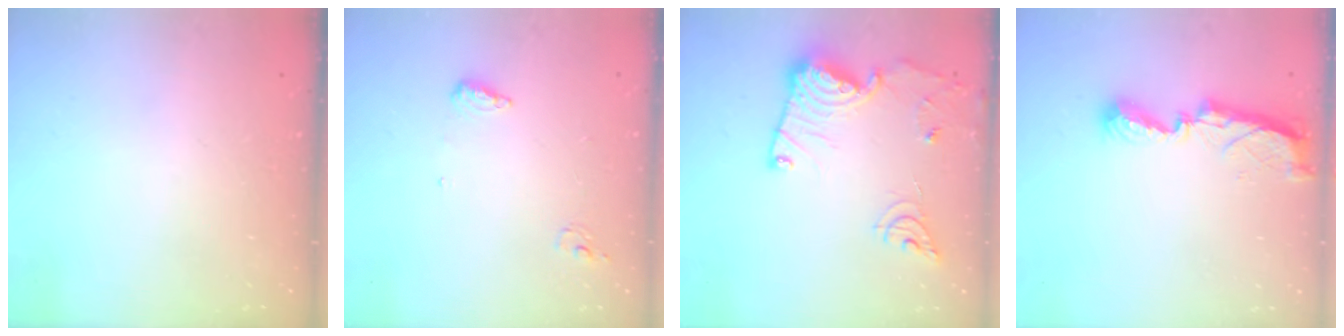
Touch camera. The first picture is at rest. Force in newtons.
{"total": 6.3, "press": 6.1, "slide": 1.6}
{"total": 15.7, "press": 15.6, "slide": 1.7}
{"total": 8.8, "press": 8.7, "slide": 0.4}